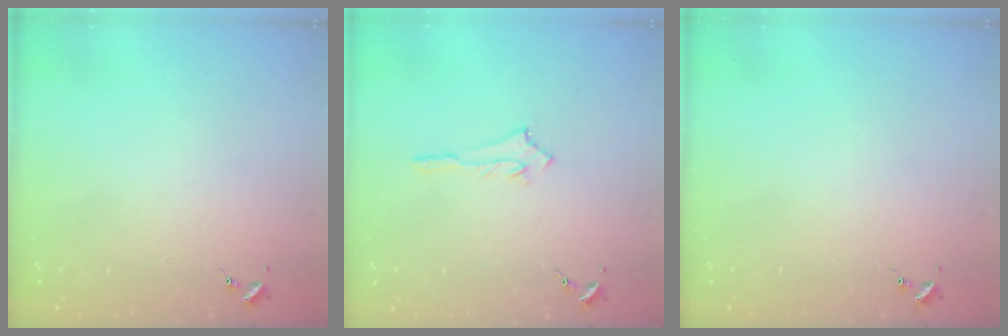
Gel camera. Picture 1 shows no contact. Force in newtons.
{"total": 2.8, "press": 2.8, "slide": 0.4}
{"total": 0.0}